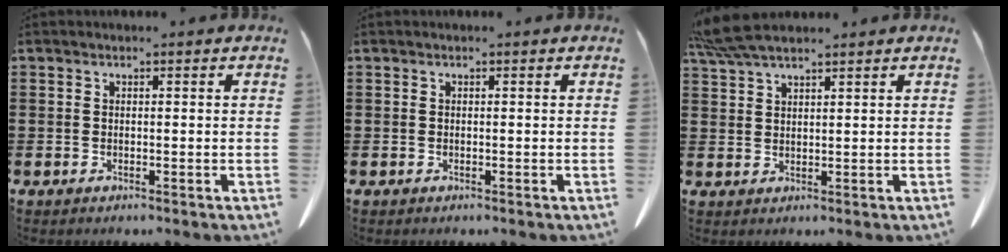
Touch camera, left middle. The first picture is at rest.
{"total": 0.0}
{"total": 5.4, "force": [4.3, 0.8, 3.1], "torque": [-0.070, -0.005, 0.083]}